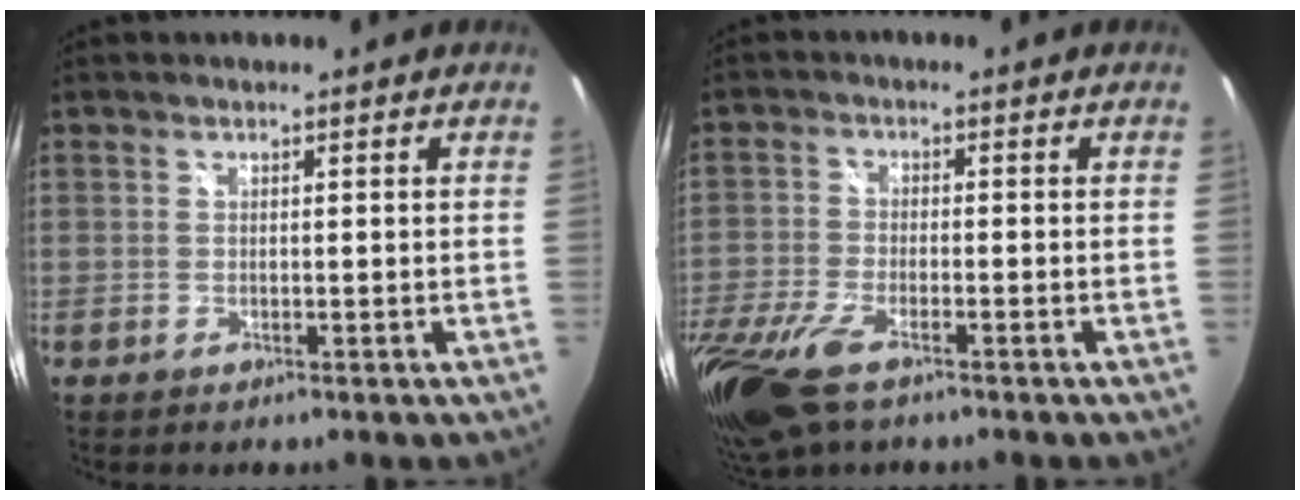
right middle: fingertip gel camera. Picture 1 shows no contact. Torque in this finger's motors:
{"motor_torque": [1.10, -1.04, 0.18, 0.14]}